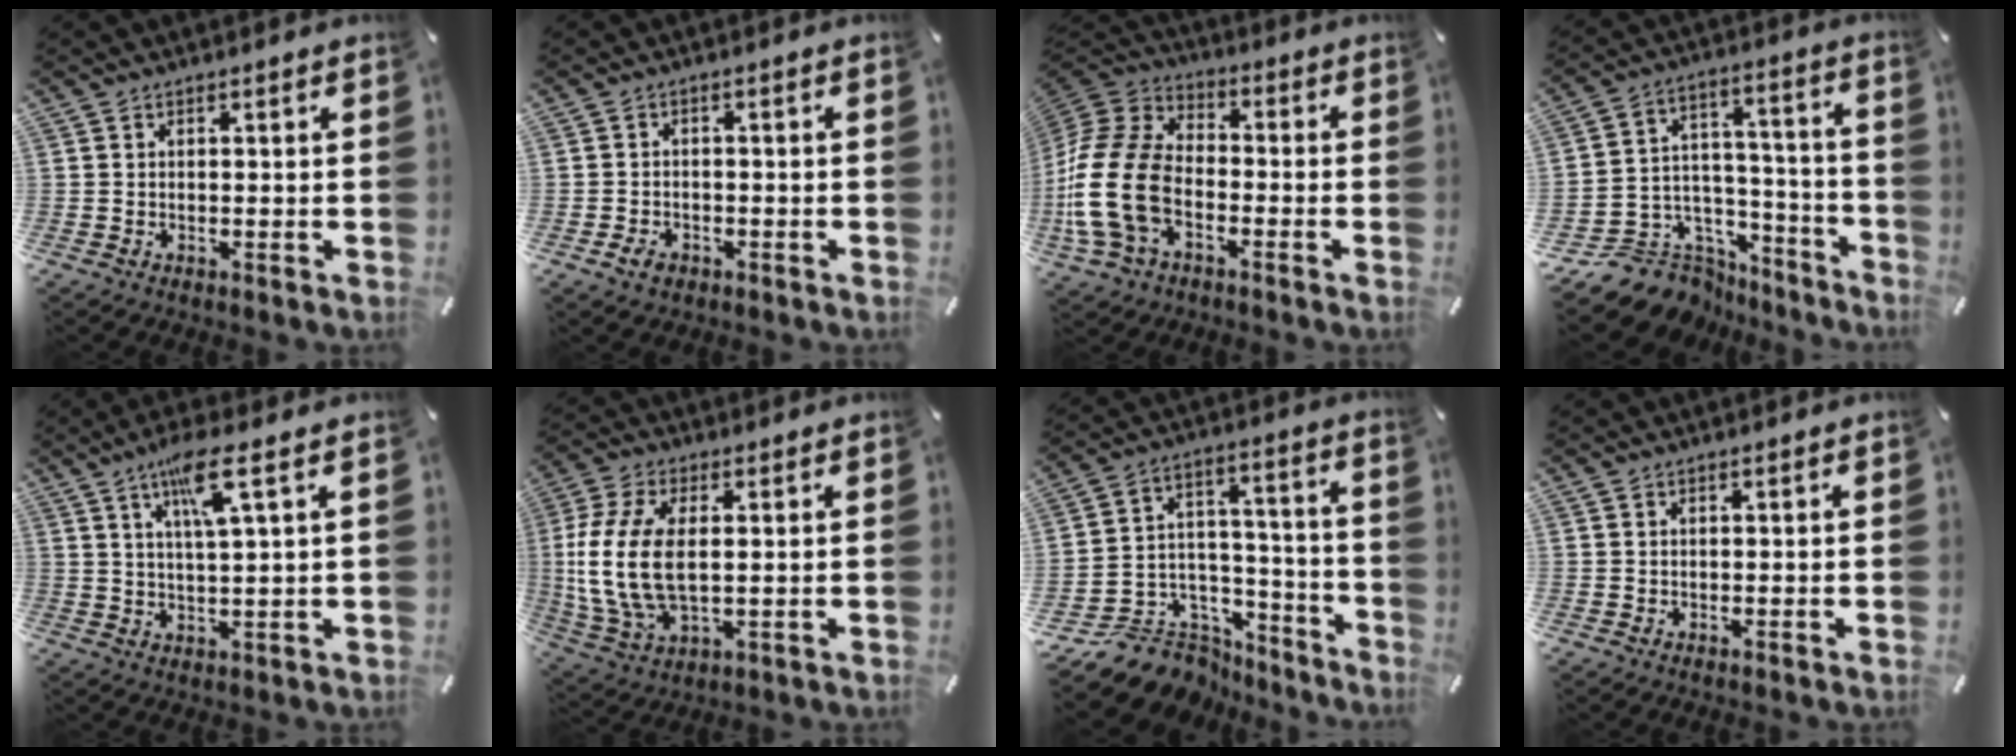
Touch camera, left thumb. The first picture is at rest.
{"total": 2.7, "force": [-1.5, 1.9, 1.1], "torque": [-0.025, 0.007, -0.032]}
{"total": 18.2, "force": [-6.4, 12.4, 11.7], "torque": [-0.263, 0.028, -0.117]}
{"total": 13.3, "force": [-7.5, 10.3, 3.8], "torque": [-0.058, 0.031, -0.112]}
{"total": 9.0, "force": [4.4, 1.1, 7.8], "torque": [-0.152, 0.001, 0.071]}
{"total": 14.3, "force": [1.4, 7.9, 11.8], "torque": [-0.271, -0.009, 0.027]}
{"total": 11.8, "force": [-6.7, 9.4, 2.7], "torque": [-0.044, 0.031, -0.101]}
{"total": 0.0}